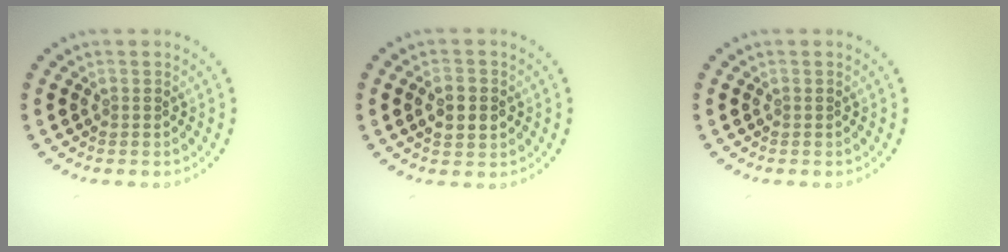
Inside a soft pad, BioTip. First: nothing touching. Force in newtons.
{"total": 2.4, "press": 2.4, "slide": 0.1}
{"total": 0.0}